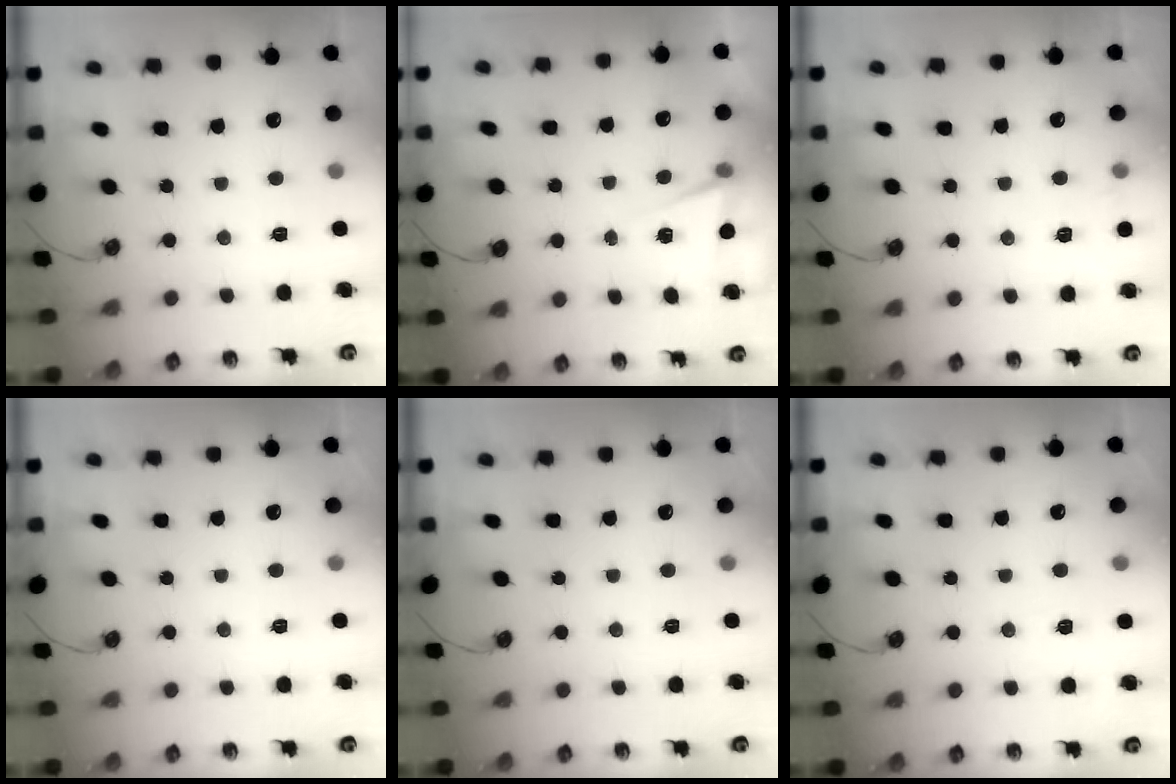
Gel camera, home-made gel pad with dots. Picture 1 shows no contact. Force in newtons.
{"total": 2.5, "press": 1.8, "slide": 1.8}
{"total": 4.1, "press": 3.0, "slide": 2.8}
{"total": 0.0}
{"total": 0.0}
{"total": 2.4, "press": 1.7, "slide": 1.7}